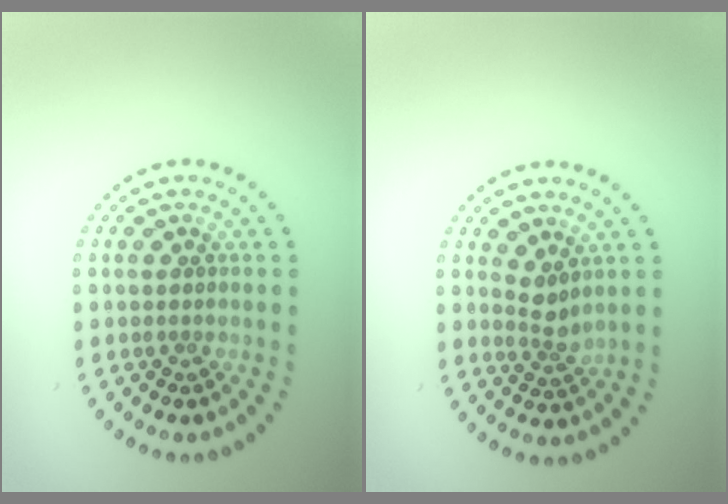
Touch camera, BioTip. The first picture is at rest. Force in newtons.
{"total": 1.8, "press": 1.4, "slide": 1.1}